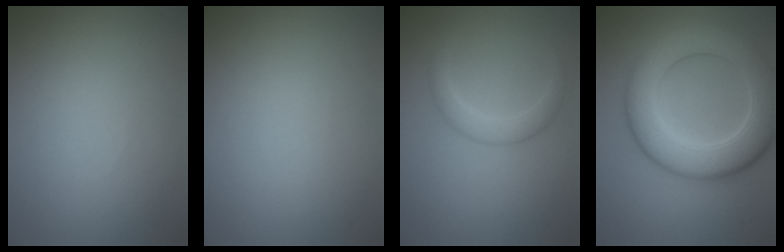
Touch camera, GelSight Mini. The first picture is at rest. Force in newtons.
{"total": 0.0}
{"total": 2.0, "press": 2.0, "slide": 0.0}
{"total": 8.9, "press": 8.9, "slide": 0.2}